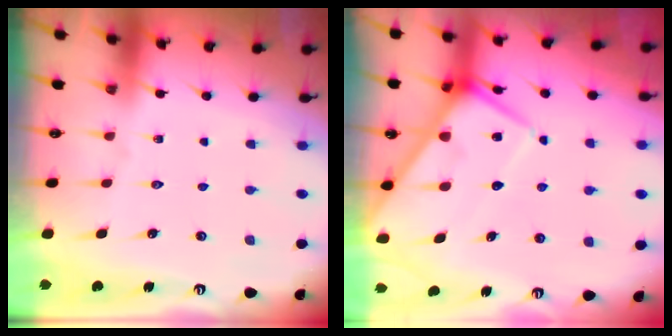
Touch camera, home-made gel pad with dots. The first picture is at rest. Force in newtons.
{"total": 11.8, "press": 11.8, "slide": 1.2}